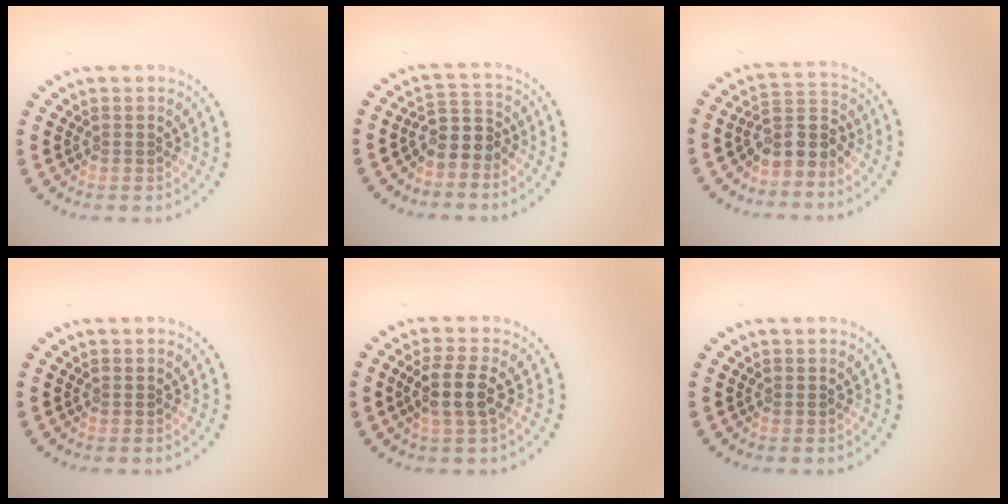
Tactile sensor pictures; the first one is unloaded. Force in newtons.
{"total": 2.7, "press": 2.2, "slide": 1.5}
{"total": 3.2, "press": 2.6, "slide": 1.8}
{"total": 0.0}
{"total": 2.9, "press": 2.5, "slide": 1.4}
{"total": 0.0}